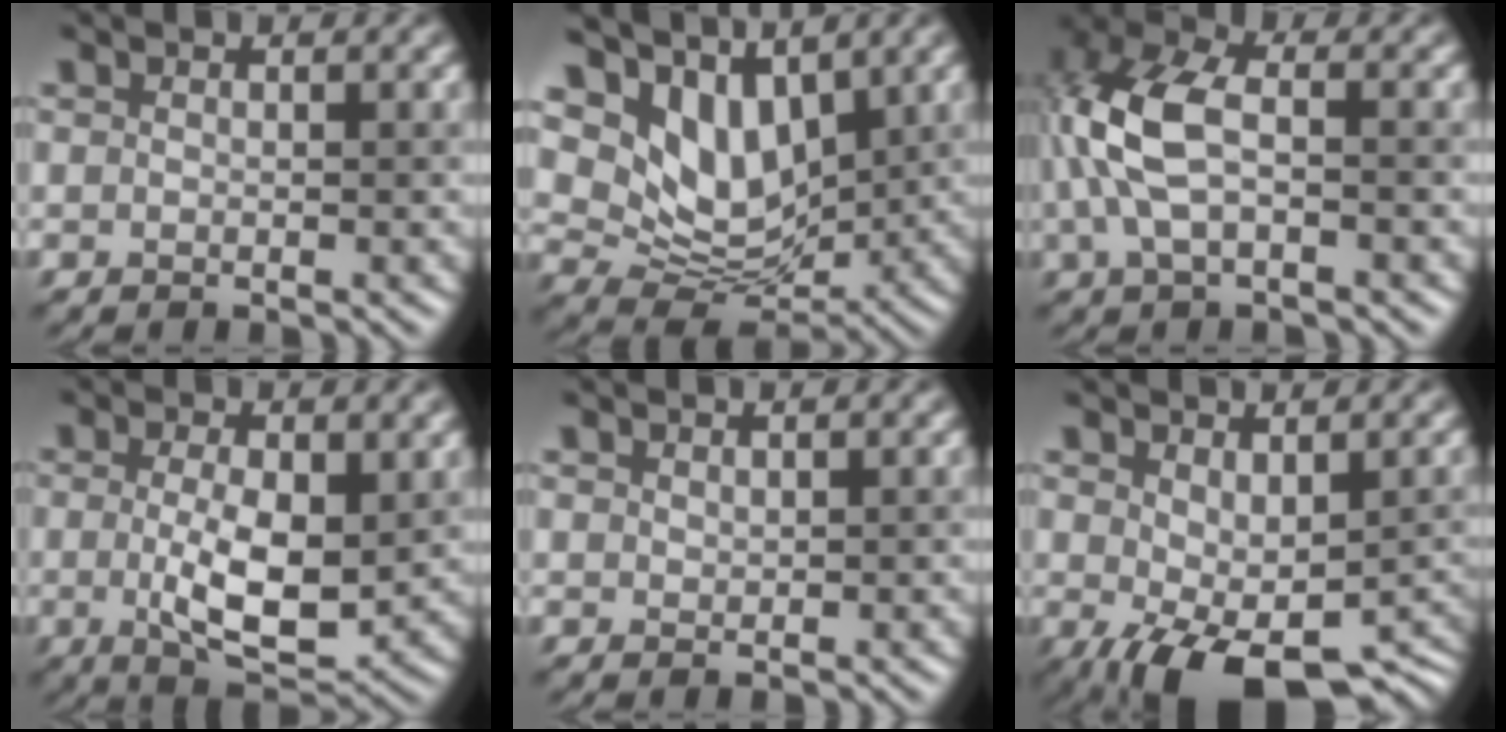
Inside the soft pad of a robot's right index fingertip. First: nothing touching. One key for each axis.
{"total": 6.9, "fx": 4.0, "fy": 4.4, "fz": 3.6, "tx": -0.082, "ty": -0.012, "tz": 0.073}
{"total": 6.3, "fx": 0.0, "fy": 3.1, "fz": 5.5, "tx": -0.139, "ty": 0.015, "tz": -0.003}
{"total": 5.6, "fx": -0.2, "fy": 2.2, "fz": 5.2, "tx": -0.101, "ty": -0.011, "tz": 0.003}
{"total": 0.8, "fx": 0.6, "fy": 0.0, "fz": -0.6, "tx": 0.001, "ty": -0.001, "tz": 0.018}
{"total": 8.3, "fx": -3.0, "fy": 4.1, "fz": 6.5, "tx": -0.119, "ty": -0.032, "tz": -0.022}